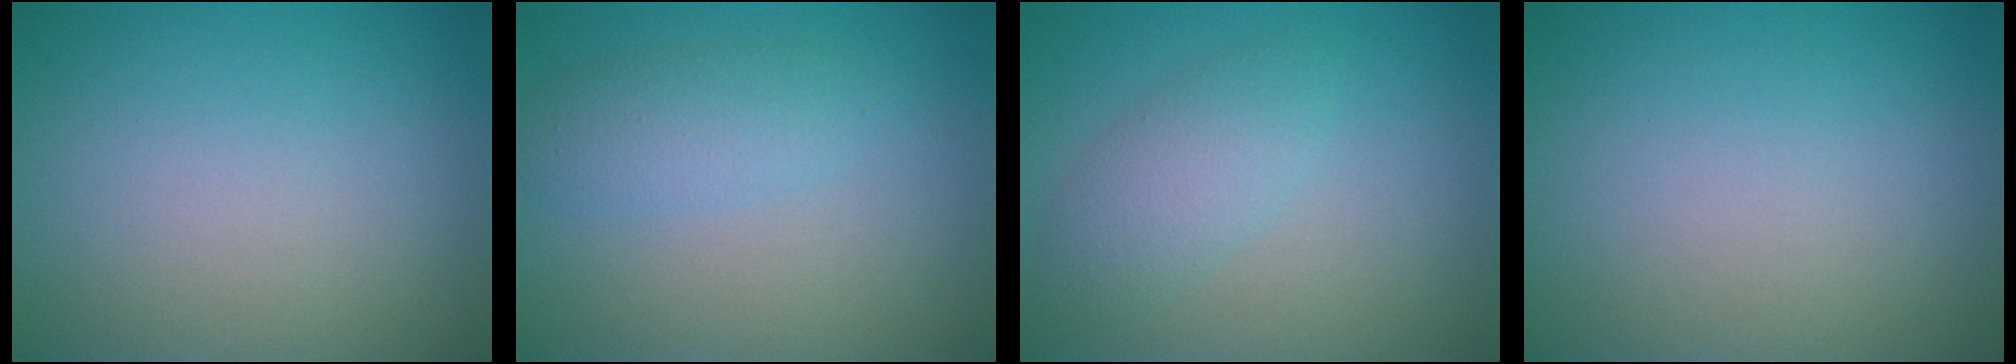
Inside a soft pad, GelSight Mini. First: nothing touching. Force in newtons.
{"total": 2.4, "press": 2.4, "slide": 0.2}
{"total": 2.7, "press": 2.7, "slide": 0.1}
{"total": 0.0}